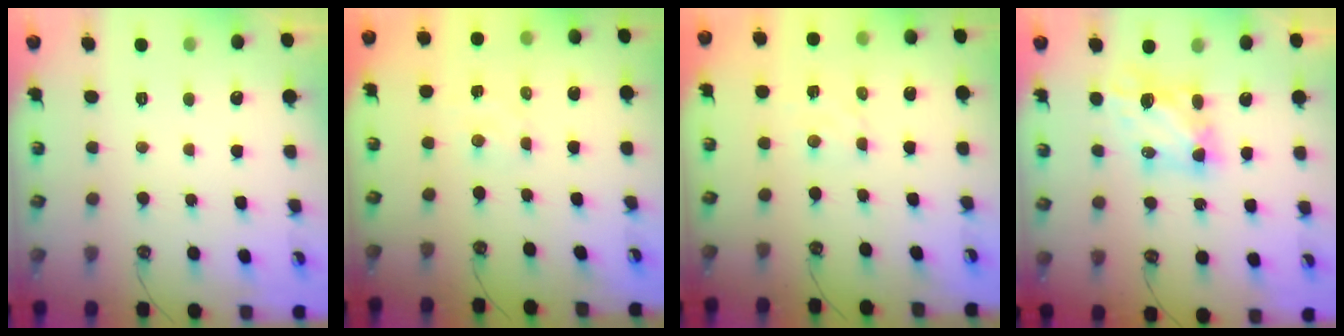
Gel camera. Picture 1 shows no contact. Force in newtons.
{"total": 2.6, "press": 2.6, "slide": 0.4}
{"total": 2.7, "press": 2.7, "slide": 0.4}
{"total": 5.4, "press": 5.4, "slide": 0.4}